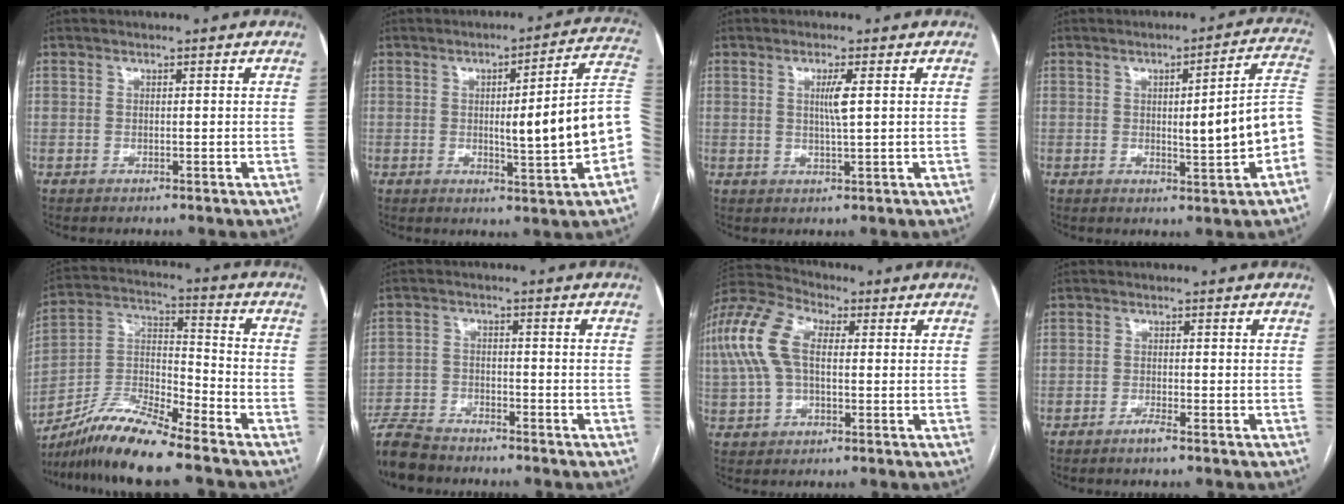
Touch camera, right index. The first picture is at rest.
{"total": 13.6, "force": [-1.8, 0.4, 13.4], "torque": [-0.165, 0.014, -0.024]}
{"total": 2.9, "force": [0.7, -0.2, 2.8], "torque": [-0.055, -0.004, 0.012]}
{"total": 10.6, "force": [-1.8, 0.7, 10.4], "torque": [-0.123, 0.016, -0.023]}
{"total": 11.9, "force": [-10.2, 0.6, 6.1], "torque": [-0.123, 0.007, -0.193]}
{"total": 7.7, "force": [-7.1, 2.3, 1.9], "torque": [-0.040, -0.014, -0.129]}
{"total": 10.9, "force": [1.4, 5.9, 9.1], "torque": [-0.225, 0.041, 0.023]}
{"total": 1.5, "force": [-1.2, -0.3, 0.8], "torque": [-0.022, -0.002, -0.024]}